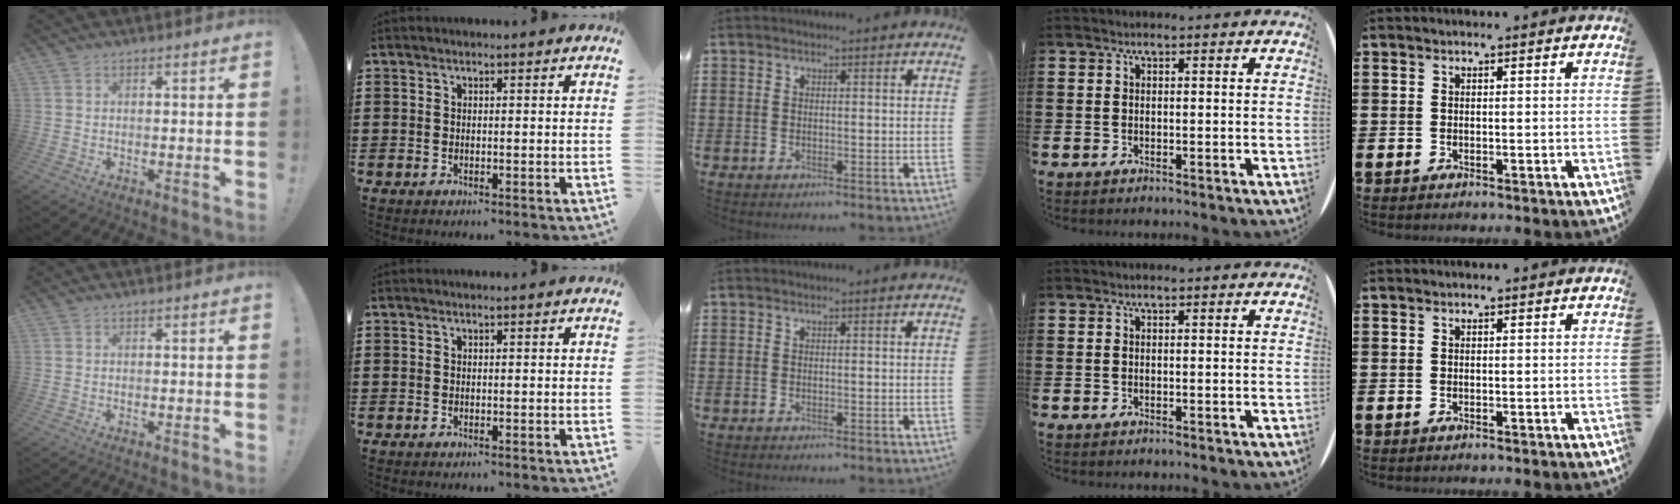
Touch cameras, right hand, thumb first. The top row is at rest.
{}